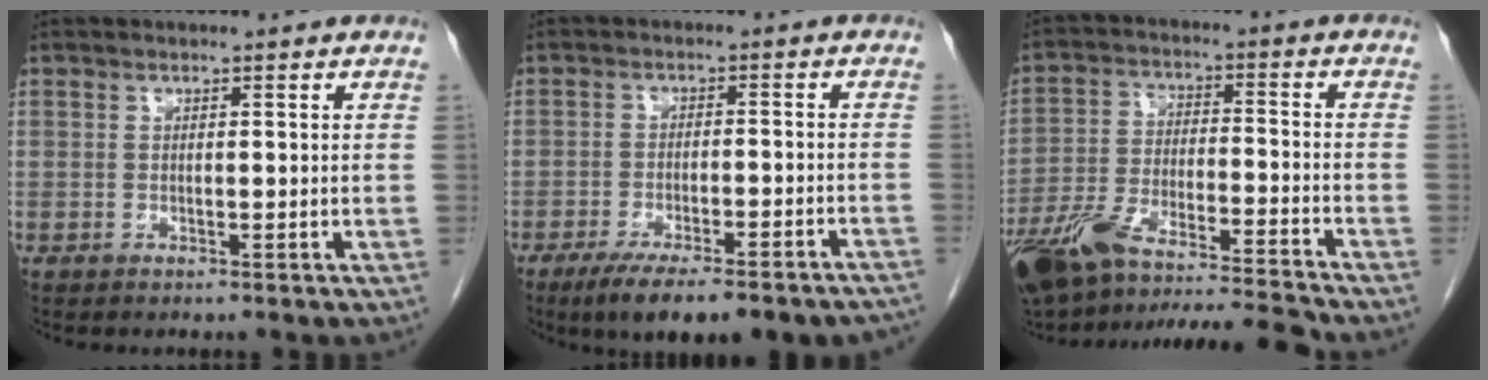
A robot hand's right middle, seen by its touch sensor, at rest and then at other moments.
{"total": 16.6, "force": [-13.4, 3.2, 9.2], "torque": [-0.097, -0.006, -0.185]}
{"total": 17.3, "force": [-15.4, -0.3, 7.8], "torque": [-0.160, -0.003, -0.261]}